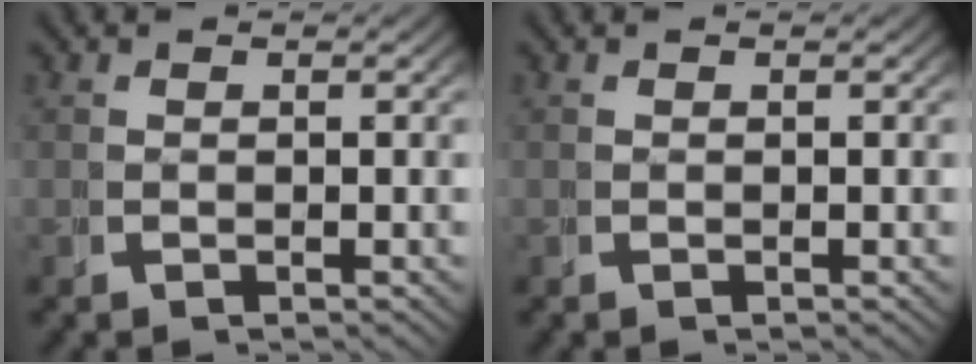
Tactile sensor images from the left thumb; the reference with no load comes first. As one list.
[{"total": 0.0}]